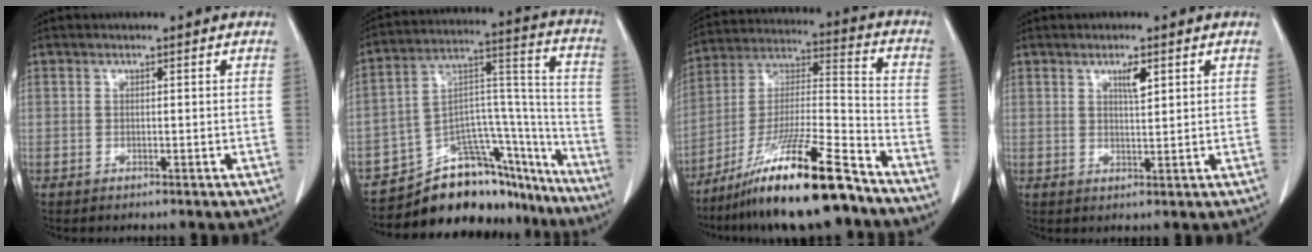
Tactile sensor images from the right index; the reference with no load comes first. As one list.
[{"total": 21.0, "force": [-17.9, 7.9, 7.6], "torque": [-0.093, 0.068, -0.270]}, {"total": 18.5, "force": [-13.1, 1.6, 13.0], "torque": [-0.245, -0.013, -0.230]}, {"total": 2.6, "force": [1.4, 0.0, 2.2], "torque": [-0.043, -0.005, 0.027]}]